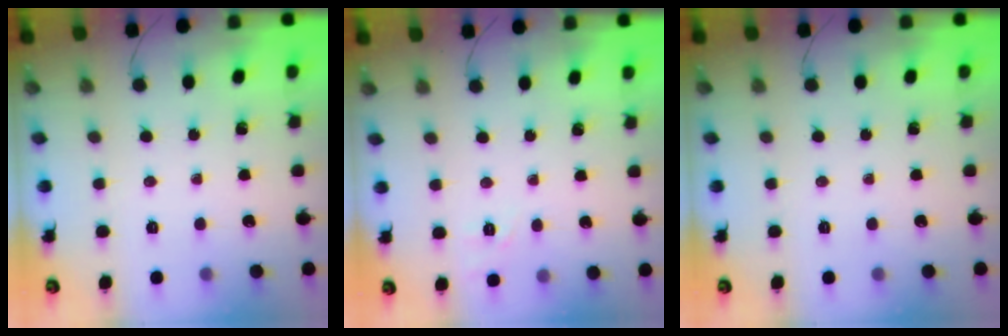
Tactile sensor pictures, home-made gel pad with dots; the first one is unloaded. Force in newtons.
{"total": 1.8, "press": 0.3, "slide": 1.8}
{"total": 0.0}